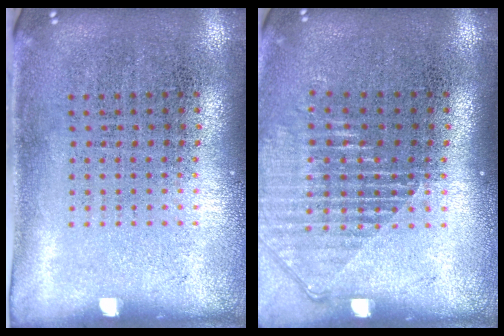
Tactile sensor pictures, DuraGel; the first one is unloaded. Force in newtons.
{"total": 1.3, "press": 1.2, "slide": 0.5}